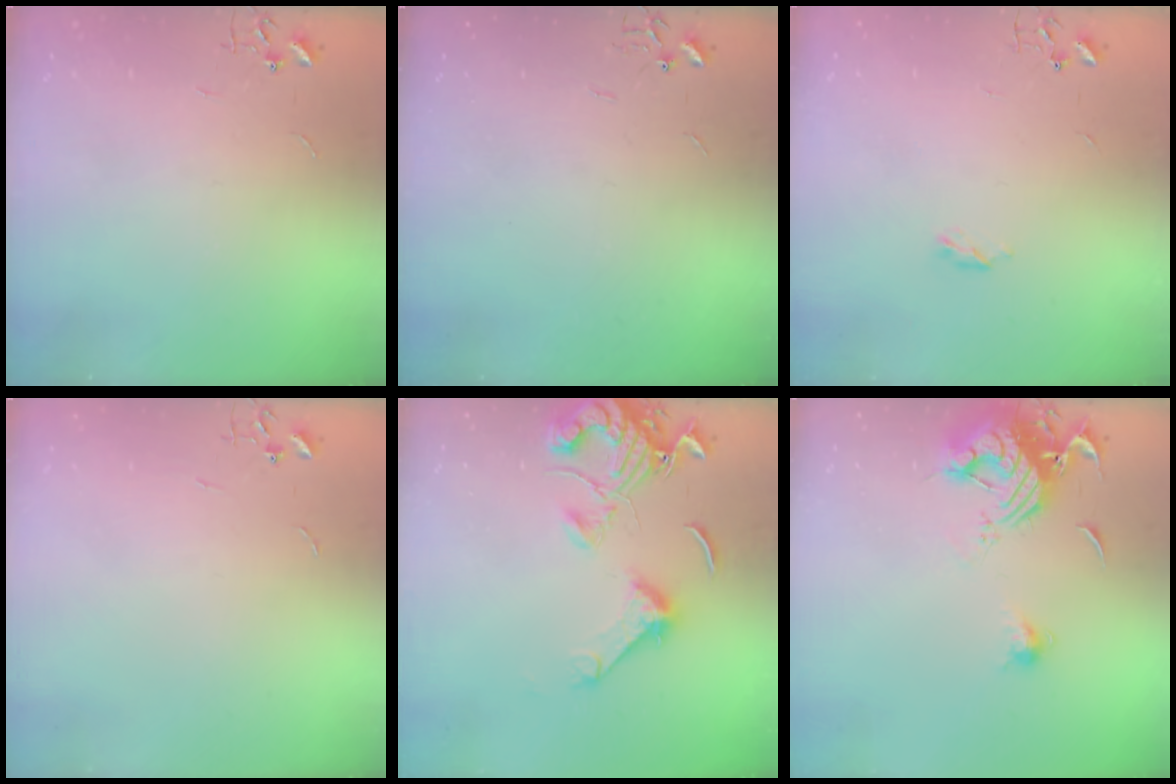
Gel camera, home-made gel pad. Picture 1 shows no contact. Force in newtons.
{"total": 0.0}
{"total": 3.3, "press": 3.2, "slide": 0.6}
{"total": 0.0}
{"total": 14.8, "press": 14.7, "slide": 1.8}
{"total": 13.4, "press": 13.4, "slide": 1.5}